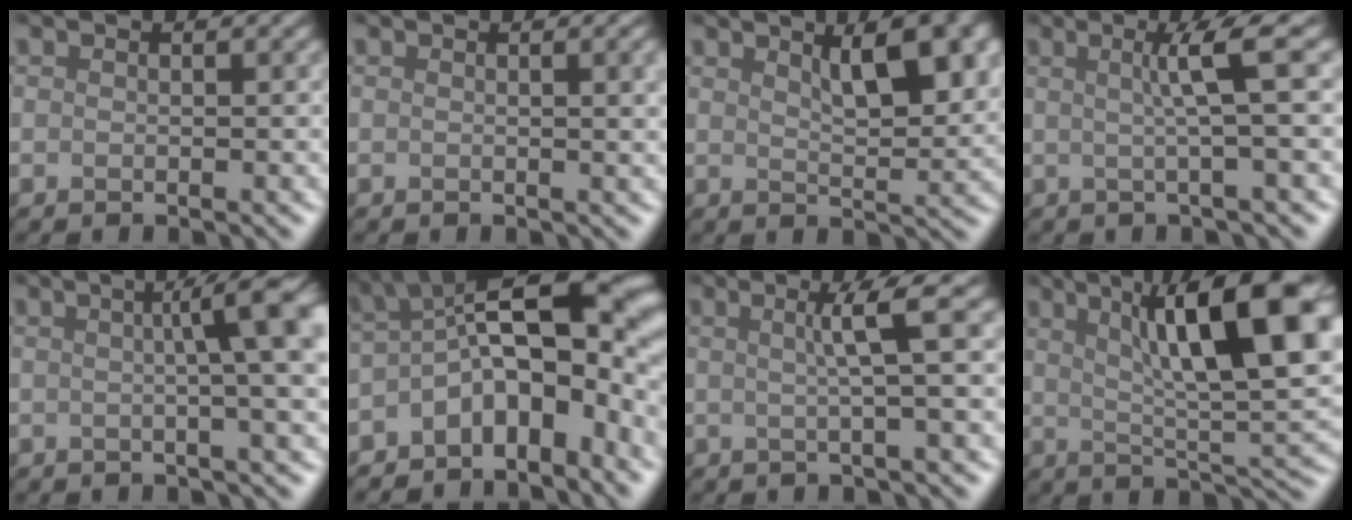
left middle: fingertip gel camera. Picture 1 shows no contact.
{"total": 2.6, "force": [0.7, 1.2, 2.2], "torque": [-0.009, 0.017, -0.010]}
{"total": 5.0, "force": [2.5, 1.0, 4.3], "torque": [-0.045, 0.020, 0.040]}
{"total": 3.1, "force": [0.7, -0.3, 3.0], "torque": [-0.054, 0.010, 0.018]}
{"total": 6.3, "force": [1.2, 0.5, 6.2], "torque": [-0.081, 0.014, 0.023]}
{"total": 10.3, "force": [-2.9, 4.7, 8.8], "torque": [-0.123, 0.027, -0.046]}
{"total": 2.7, "force": [0.6, -0.4, 2.6], "torque": [-0.048, 0.007, 0.015]}
{"total": 11.4, "force": [4.2, 1.9, 10.4], "torque": [-0.145, 0.014, 0.077]}